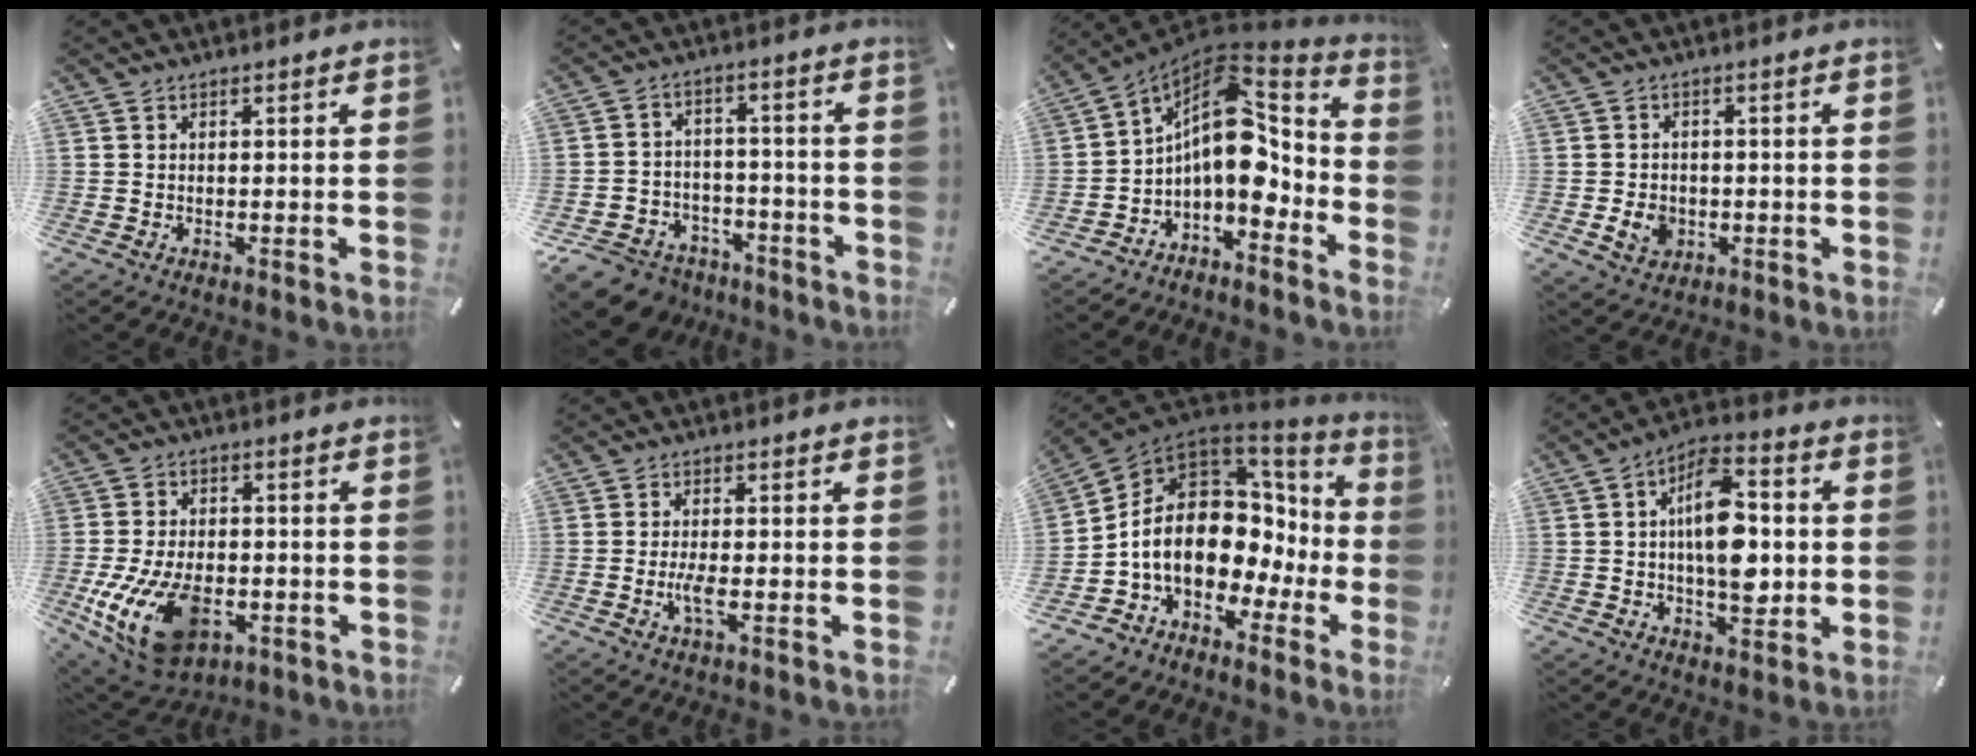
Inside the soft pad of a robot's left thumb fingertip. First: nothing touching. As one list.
[{"total": 8.9, "force": [-6.4, 5.8, 2.2], "torque": [-0.044, 0.038, -0.117]}, {"total": 14.0, "force": [0.7, 9.2, 10.6], "torque": [-0.192, -0.028, 0.008]}, {"total": 4.7, "force": [-0.9, 4.1, 2.3], "torque": [-0.035, -0.004, -0.020]}, {"total": 17.2, "force": [-4.9, 10.4, 12.7], "torque": [-0.252, 0.009, -0.074]}, {"total": 3.7, "force": [-0.9, 0.8, 3.5], "torque": [-0.079, -0.009, -0.020]}, {"total": 16.6, "force": [-0.2, 12.3, 11.1], "torque": [-0.222, -0.019, -0.003]}, {"total": 14.8, "force": [0.5, 8.1, 12.3], "torque": [-0.203, -0.004, 0.006]}]